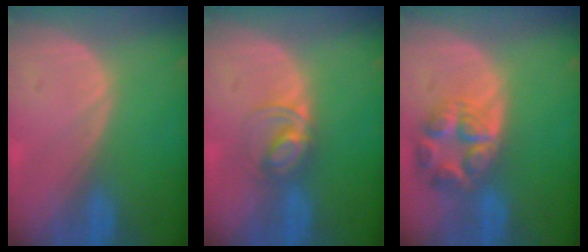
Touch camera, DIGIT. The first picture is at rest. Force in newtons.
{"total": 4.3, "press": 4.3, "slide": 0.4}
{"total": 7.6, "press": 6.8, "slide": 3.5}